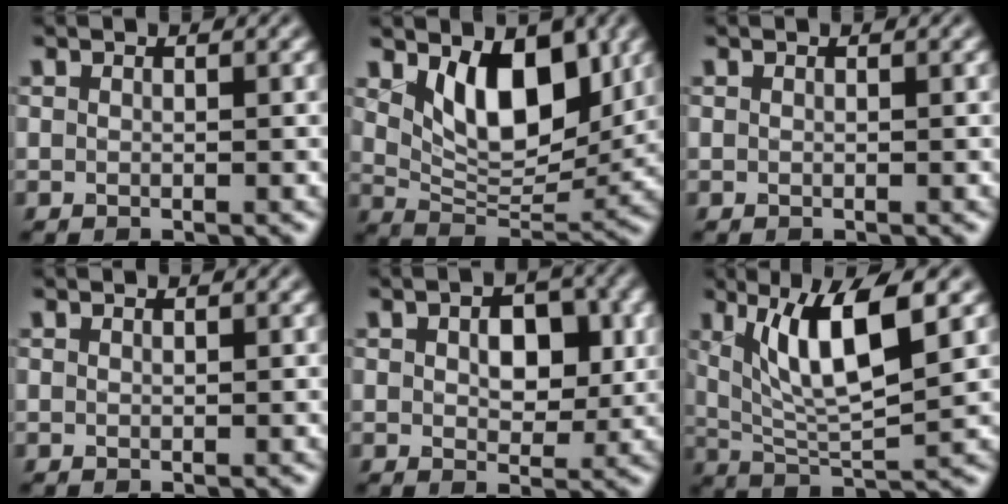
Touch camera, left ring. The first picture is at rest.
{"total": 7.5, "force": [2.9, 4.1, 5.5], "torque": [-0.092, -0.020, 0.050]}
{"total": 0.0}
{"total": 0.0}
{"total": 4.9, "force": [0.8, 3.0, 3.8], "torque": [-0.061, -0.002, 0.012]}
{"total": 8.0, "force": [2.9, 1.9, 7.1], "torque": [-0.127, -0.006, 0.057]}